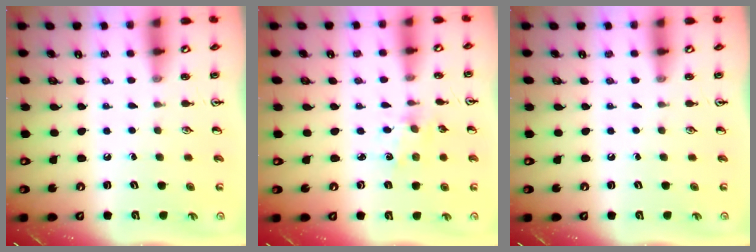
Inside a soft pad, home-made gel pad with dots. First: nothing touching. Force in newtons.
{"total": 1.5, "press": 1.5, "slide": 0.1}
{"total": 0.0}